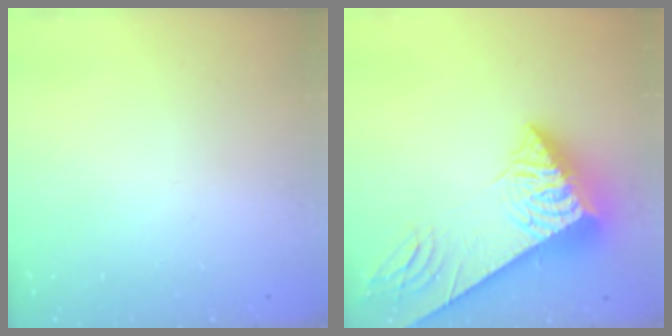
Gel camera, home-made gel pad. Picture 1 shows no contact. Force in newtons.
{"total": 10.7, "press": 10.6, "slide": 1.2}